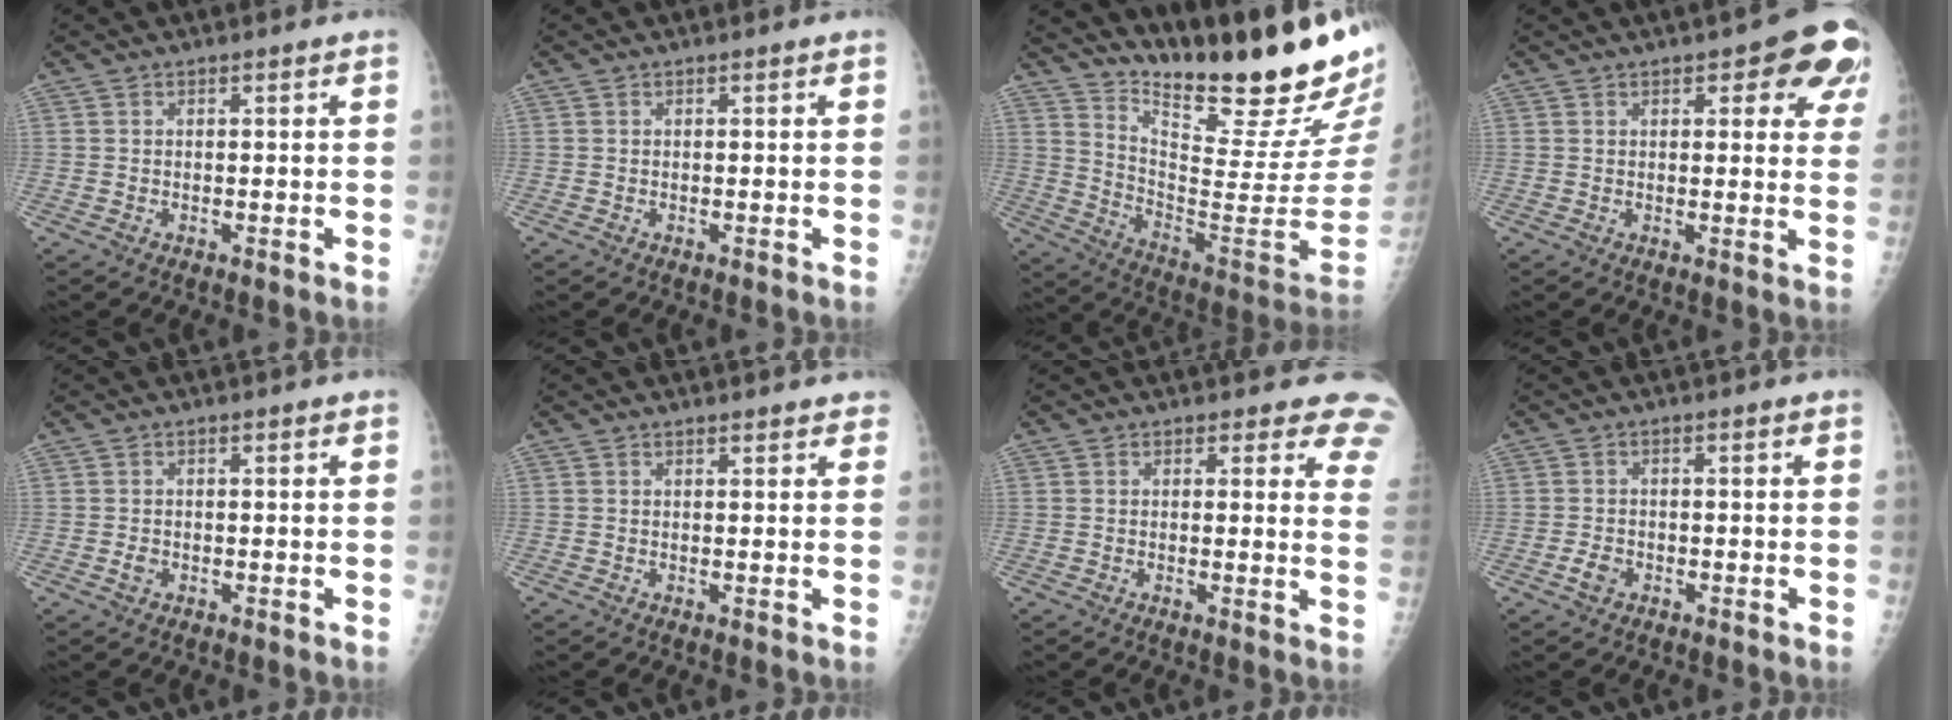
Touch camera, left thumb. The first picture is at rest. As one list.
[{"total": 0.0}, {"total": 26.4, "force": [22.0, 4.4, 13.9], "torque": [-0.184, -0.174, 0.320]}, {"total": 10.7, "force": [5.0, 4.2, 8.4], "torque": [-0.054, -0.011, 0.049]}, {"total": 1.1, "force": [-0.2, 0.8, 0.7], "torque": [-0.009, 0.001, -0.003]}, {"total": 2.5, "force": [2.2, 0.9, 0.8], "torque": [0.009, -0.003, 0.019]}, {"total": 8.4, "force": [7.6, 3.1, 1.9], "torque": [0.034, -0.036, 0.046]}, {"total": 2.1, "force": [-1.0, 1.5, 1.2], "torque": [-0.020, 0.003, -0.019]}]